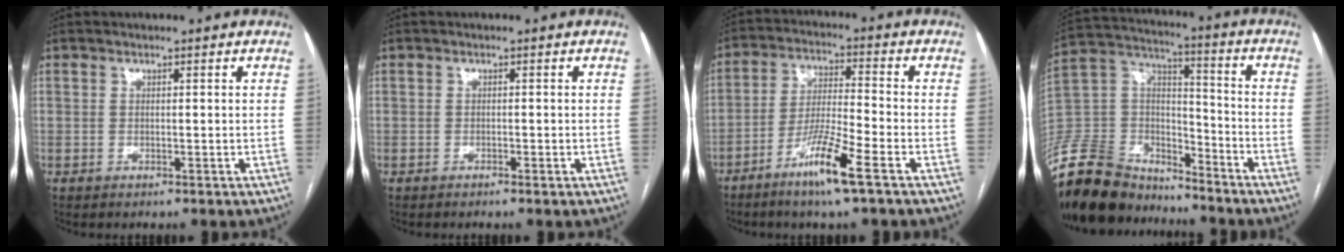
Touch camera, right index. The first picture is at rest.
{"total": 0.5, "force": [-0.4, 0.0, 0.3], "torque": [-0.010, 0.000, -0.006]}
{"total": 9.4, "force": [-5.6, -0.3, 7.6], "torque": [-0.150, -0.016, -0.108]}
{"total": 23.0, "force": [-19.6, 9.1, 7.8], "torque": [-0.216, 0.006, -0.349]}